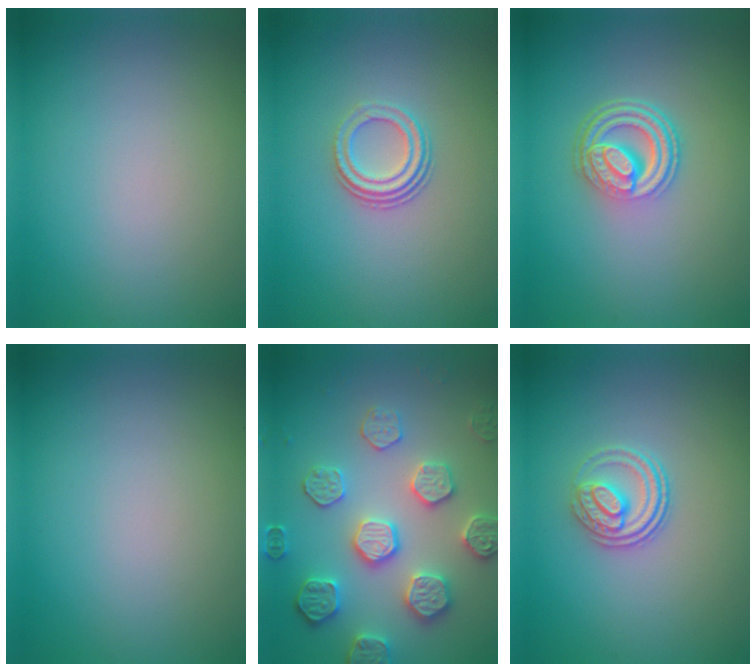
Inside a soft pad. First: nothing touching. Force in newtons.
{"total": 2.9, "press": 2.0, "slide": 2.0}
{"total": 4.7, "press": 3.4, "slide": 3.3}
{"total": 0.0}
{"total": 5.3, "press": 5.0, "slide": 1.8}
{"total": 2.9, "press": 2.4, "slide": 1.6}